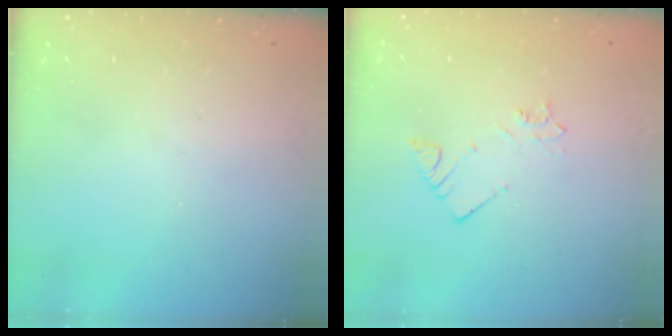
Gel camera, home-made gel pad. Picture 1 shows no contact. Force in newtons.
{"total": 2.7, "press": 2.7, "slide": 0.3}